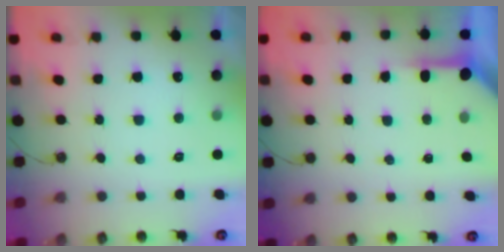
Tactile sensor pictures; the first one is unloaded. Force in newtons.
{"total": 3.9, "press": 3.8, "slide": 0.4}